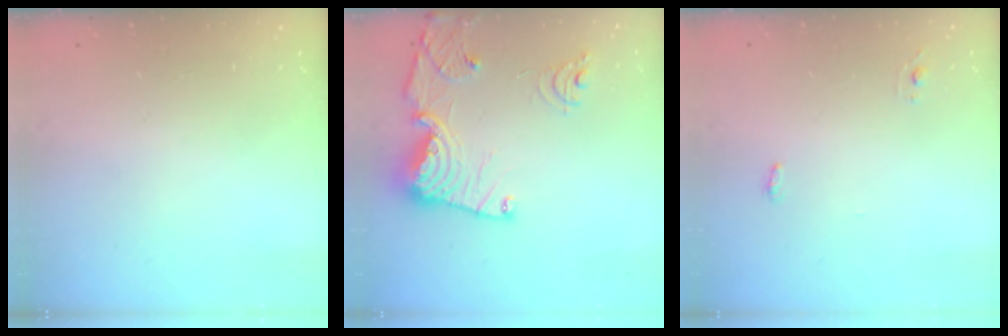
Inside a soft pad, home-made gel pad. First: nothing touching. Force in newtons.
{"total": 16.7, "press": 16.6, "slide": 1.6}
{"total": 7.6, "press": 3.8, "slide": 6.6}